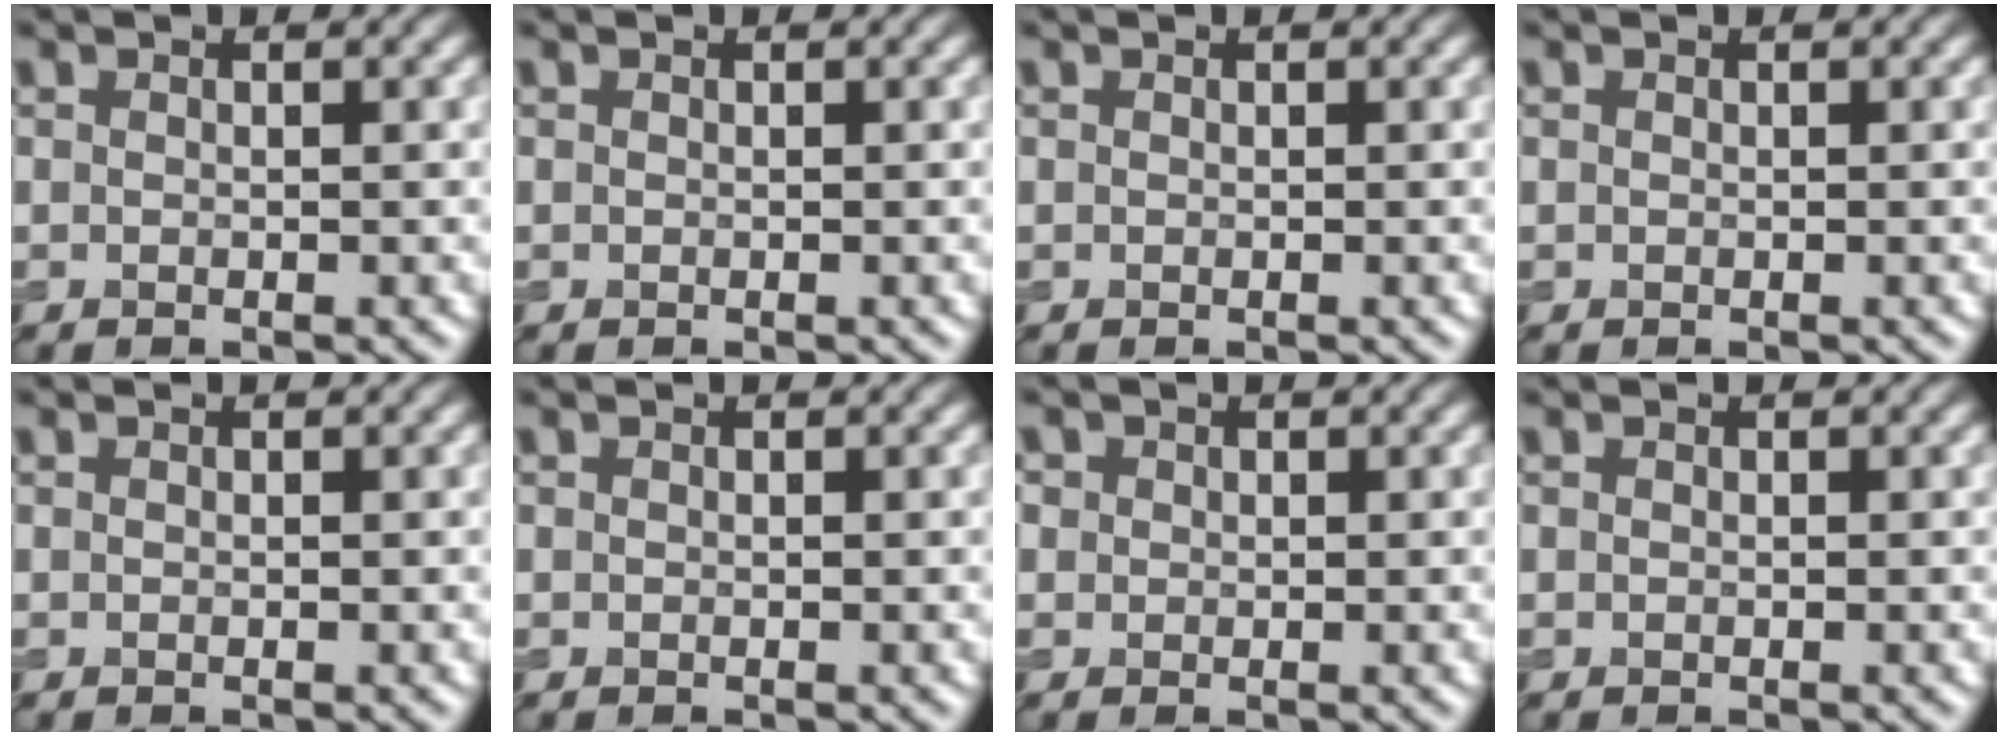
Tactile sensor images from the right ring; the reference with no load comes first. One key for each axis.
{"total": 0.0}
{"total": 0.0}
{"total": 0.0}
{"total": 0.0}
{"total": 0.0}
{"total": 1.1, "fx": 0.4, "fy": 1.0, "fz": 0.2, "tx": 0.001, "ty": -0.001, "tz": 0.000}
{"total": 0.0}